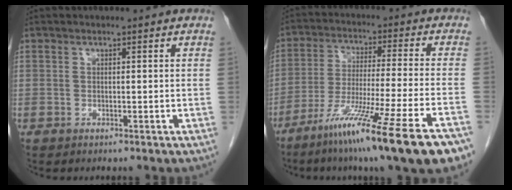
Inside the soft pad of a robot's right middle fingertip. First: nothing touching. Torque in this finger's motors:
{"motor_torque": [1.48, -0.66, 0.96, 0.21]}